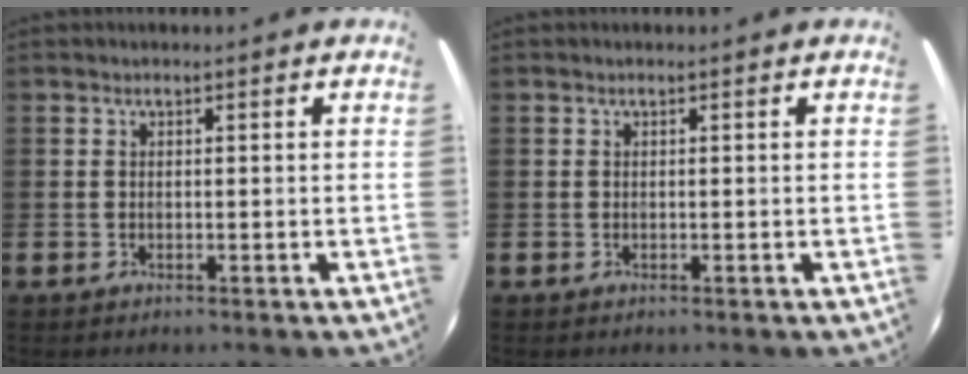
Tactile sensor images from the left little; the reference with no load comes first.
{"total": 0.0}